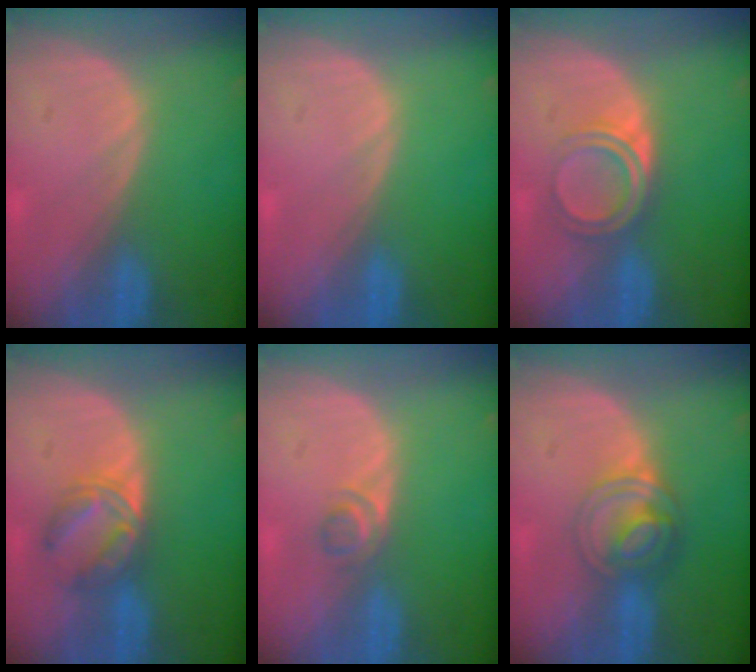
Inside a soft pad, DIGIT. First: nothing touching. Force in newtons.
{"total": 0.0}
{"total": 5.0, "press": 4.2, "slide": 2.6}
{"total": 5.6, "press": 5.5, "slide": 1.1}
{"total": 2.2, "press": 2.0, "slide": 0.9}
{"total": 6.3, "press": 5.5, "slide": 3.2}